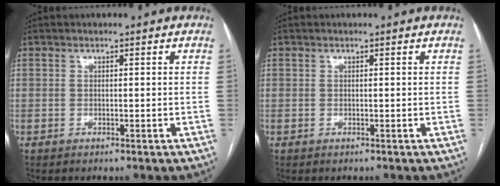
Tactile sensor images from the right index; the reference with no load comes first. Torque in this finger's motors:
{"motor_torque": [0.30, 0.14, -0.02, 0.01]}